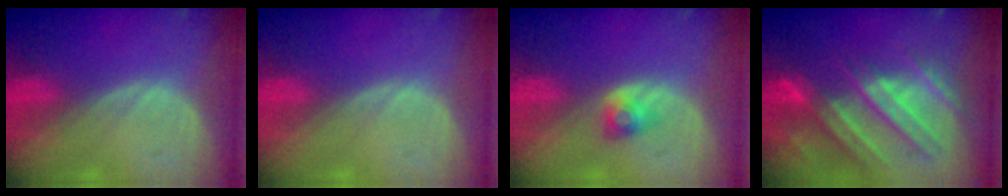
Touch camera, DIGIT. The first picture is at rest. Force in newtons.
{"total": 0.0}
{"total": 2.6, "press": 2.3, "slide": 1.1}
{"total": 10.9, "press": 9.8, "slide": 4.9}